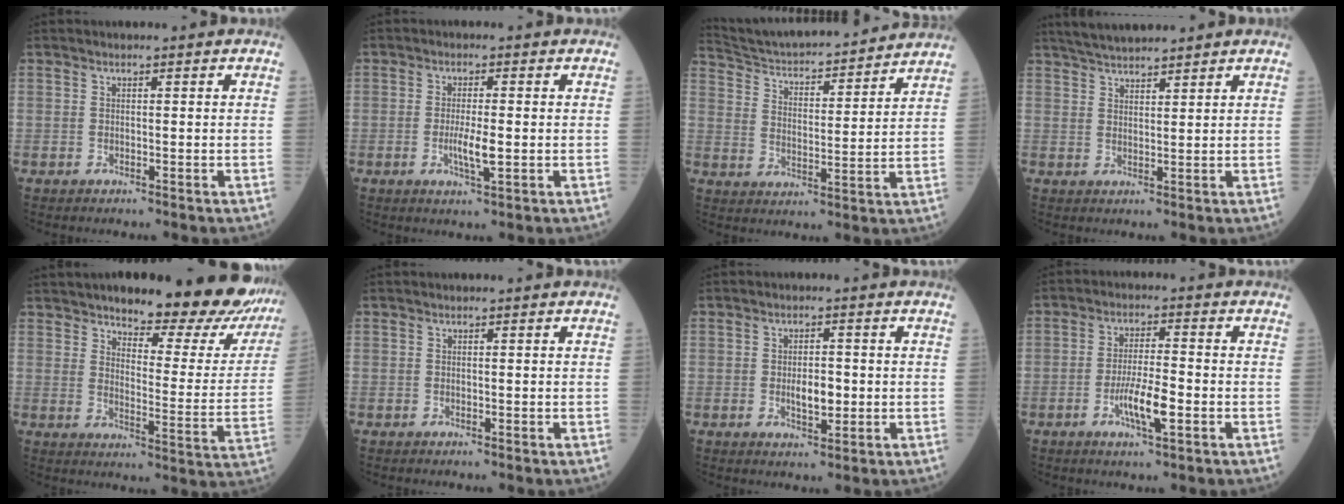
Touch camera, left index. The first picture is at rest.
{"total": 3.5, "force": [-0.7, 0.5, 3.4], "torque": [-0.062, -0.006, -0.011]}
{"total": 20.4, "force": [19.1, 2.2, 6.7], "torque": [-0.102, 0.002, 0.277]}
{"total": 6.6, "force": [6.1, 0.8, 2.5], "torque": [-0.040, 0.028, 0.108]}
{"total": 19.5, "force": [17.1, 3.7, 8.7], "torque": [-0.098, -0.058, 0.205]}
{"total": 0.0}
{"total": 3.4, "force": [-0.5, 1.5, 3.0], "torque": [-0.046, -0.003, -0.004]}
{"total": 5.9, "force": [-2.3, 0.8, 5.4], "torque": [-0.100, -0.006, -0.042]}